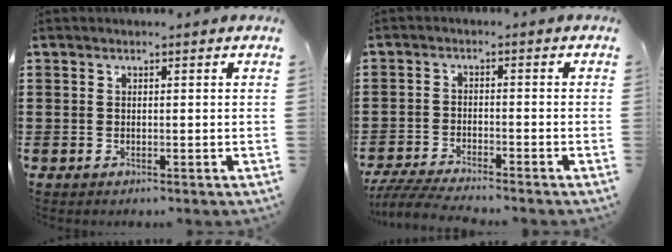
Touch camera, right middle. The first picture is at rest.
{"total": 4.3, "force": [-4.1, -0.1, 1.4], "torque": [-0.044, -0.016, -0.085]}